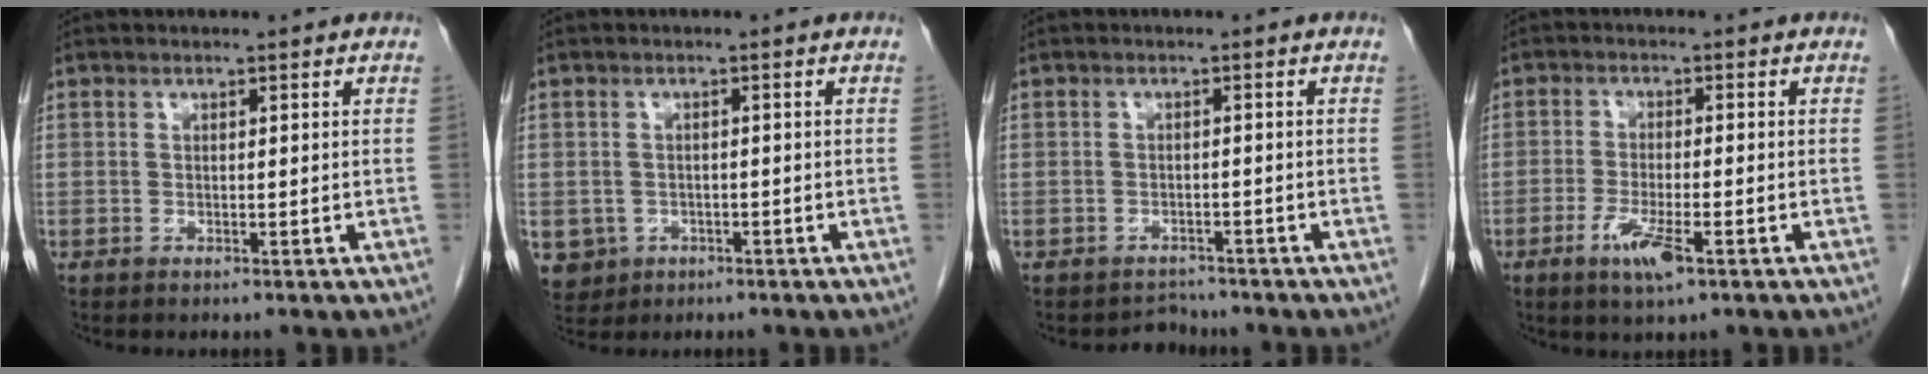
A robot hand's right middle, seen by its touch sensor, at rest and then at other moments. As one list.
[{"total": 5.6, "force": [-2.1, 5.0, 1.1], "torque": [-0.027, 0.002, -0.027]}, {"total": 2.2, "force": [-1.9, 0.8, -0.7], "torque": [0.006, -0.001, -0.029]}, {"total": 5.2, "force": [-2.7, 0.8, 4.4], "torque": [-0.090, -0.008, -0.048]}]